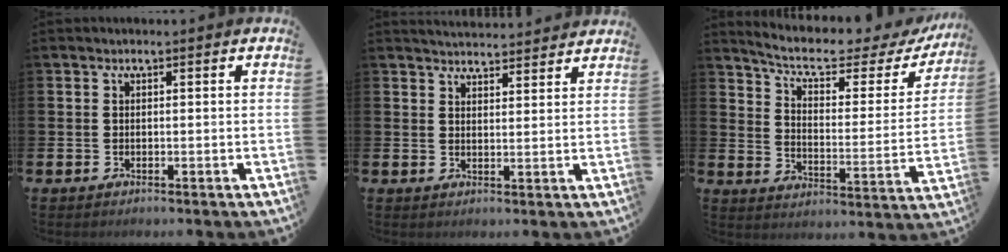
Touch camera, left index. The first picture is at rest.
{"total": 3.7, "force": [3.7, 0.2, 0.0], "torque": [-0.003, -0.024, 0.067]}
{"total": 7.4, "force": [6.2, 2.0, 3.5], "torque": [-0.096, -0.040, 0.101]}